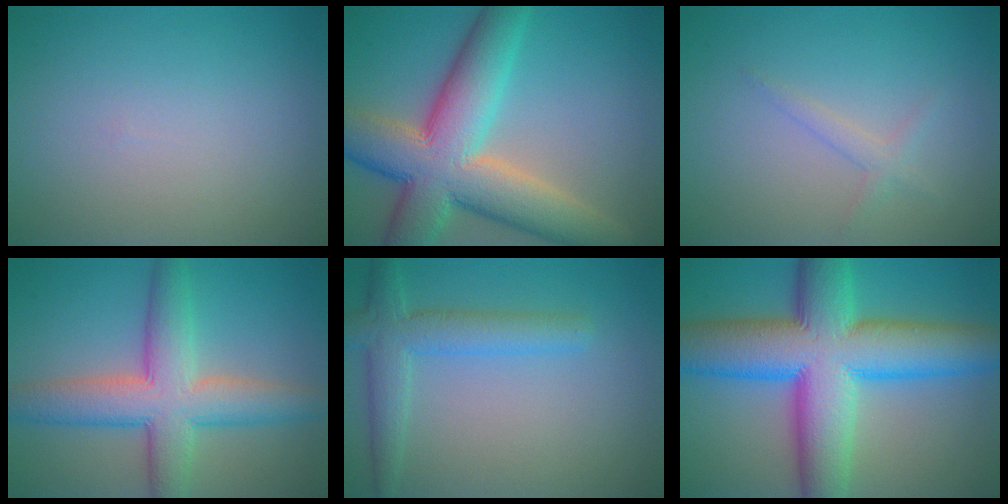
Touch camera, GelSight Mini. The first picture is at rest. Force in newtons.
{"total": 12.1, "press": 12.1, "slide": 0.6}
{"total": 1.3, "press": 1.3, "slide": 0.1}
{"total": 7.6, "press": 7.6, "slide": 0.5}
{"total": 4.1, "press": 4.1, "slide": 0.3}
{"total": 14.2, "press": 14.2, "slide": 0.2}